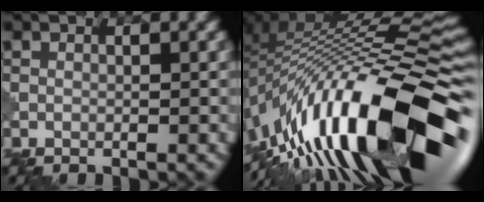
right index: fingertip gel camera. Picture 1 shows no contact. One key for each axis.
{"total": 17.5, "fx": -8.0, "fy": 5.3, "fz": 14.7, "tx": -0.240, "ty": 0.042, "tz": -0.150}